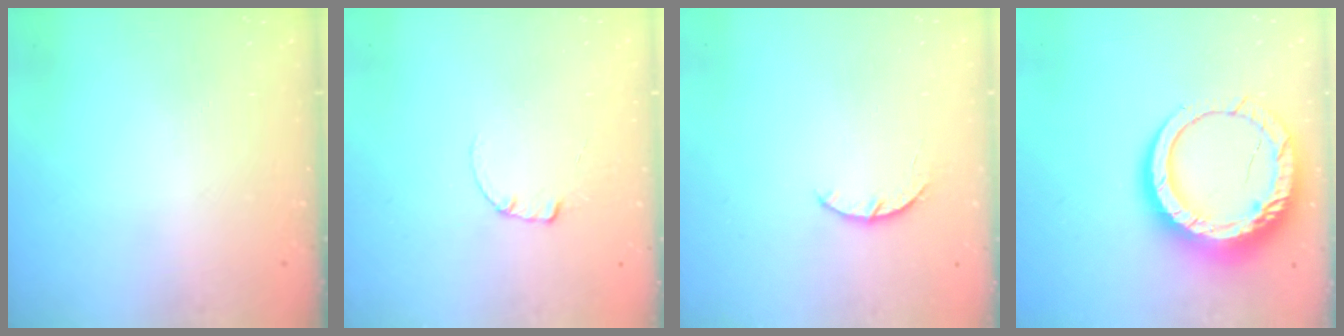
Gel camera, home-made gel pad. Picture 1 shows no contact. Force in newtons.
{"total": 0.6, "press": 0.6, "slide": 0.1}
{"total": 2.9, "press": 2.8, "slide": 0.5}
{"total": 16.4, "press": 16.3, "slide": 1.7}